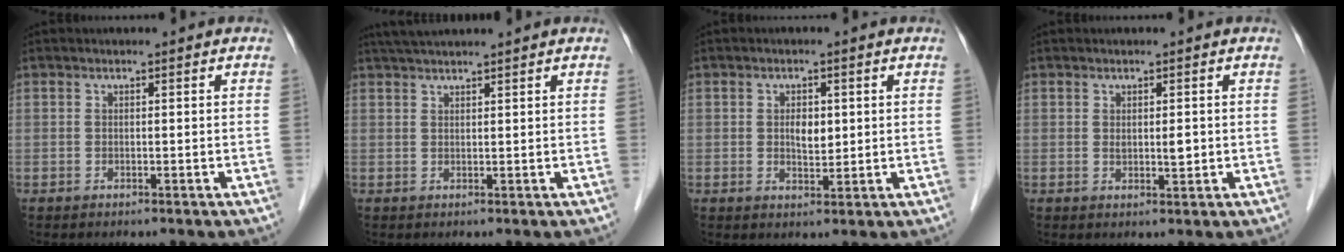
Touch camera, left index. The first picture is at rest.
{"total": 3.2, "force": [2.8, -0.3, 1.4], "torque": [-0.016, 0.029, 0.052]}
{"total": 3.0, "force": [0.5, 1.6, 2.5], "torque": [-0.042, 0.001, 0.010]}
{"total": 1.8, "force": [0.2, 0.6, 1.7], "torque": [-0.029, -0.003, 0.006]}